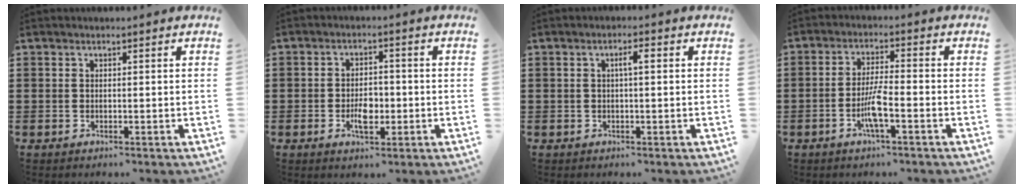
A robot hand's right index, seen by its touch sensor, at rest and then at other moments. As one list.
[{"total": 4.0, "force": [-1.2, 2.0, 3.3], "torque": [-0.051, 0.001, -0.021]}, {"total": 2.1, "force": [0.2, 0.4, 2.0], "torque": [-0.038, 0.004, 0.002]}, {"total": 5.0, "force": [-2.2, 0.2, 4.5], "torque": [-0.097, -0.013, -0.045]}]